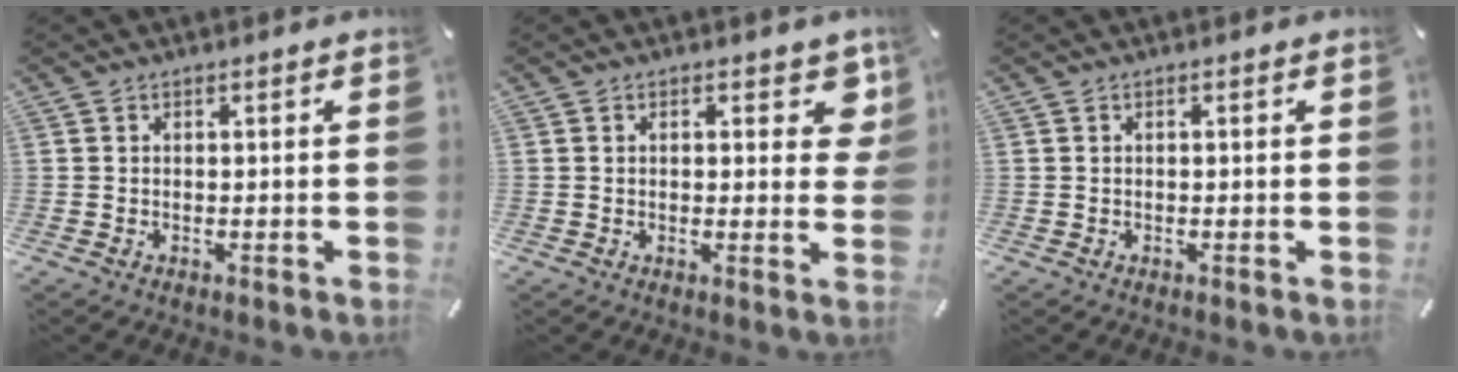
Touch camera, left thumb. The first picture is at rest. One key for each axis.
{"total": 5.6, "fx": 2.3, "fy": 3.0, "fz": 4.1, "tx": -0.032, "ty": -0.012, "tz": 0.030}
{"total": 0.0}